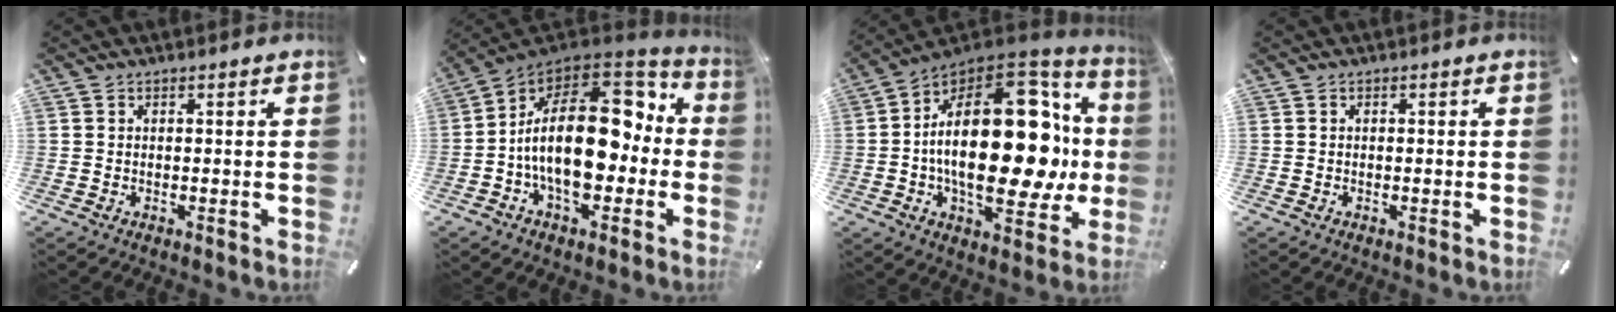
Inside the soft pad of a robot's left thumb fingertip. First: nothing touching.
{"total": 24.7, "force": [0.7, 14.4, 20.0], "torque": [-0.361, -0.002, 0.020]}
{"total": 34.1, "force": [0.8, 17.8, 29.1], "torque": [-0.500, -0.015, 0.020]}
{"total": 0.5, "force": [-0.1, 0.2, 0.5], "torque": [-0.009, -0.001, -0.001]}